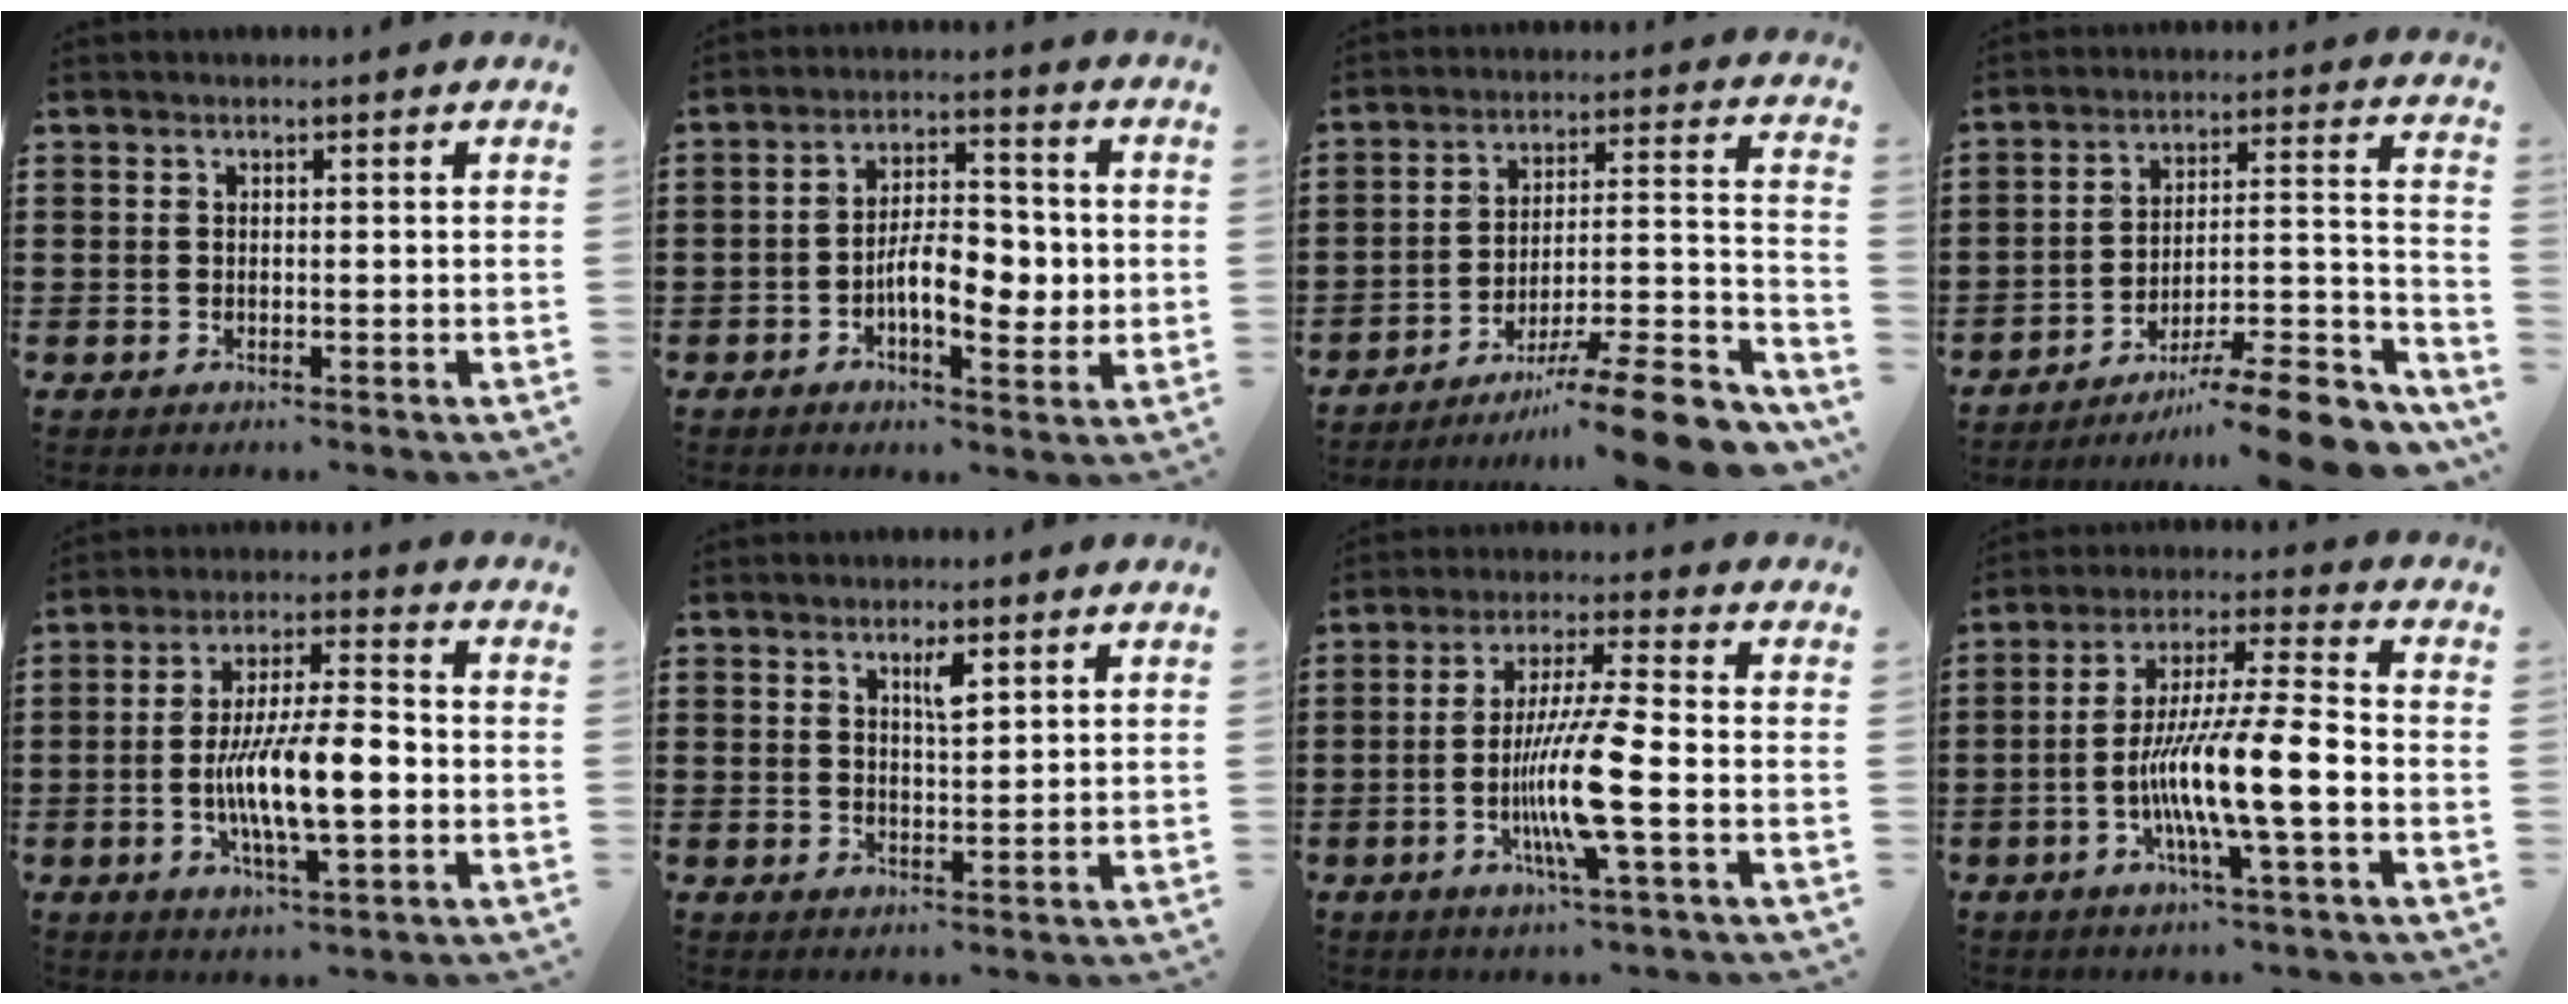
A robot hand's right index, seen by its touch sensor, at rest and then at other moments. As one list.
[{"total": 7.2, "force": [-1.3, 4.0, 5.8], "torque": [-0.084, 0.004, -0.030]}, {"total": 12.3, "force": [-9.3, 0.9, 8.0], "torque": [-0.092, 0.017, -0.172]}, {"total": 11.1, "force": [-8.6, 1.3, 6.9], "torque": [-0.085, 0.017, -0.162]}, {"total": 11.1, "force": [-2.3, 3.2, 10.4], "torque": [-0.194, -0.004, -0.044]}, {"total": 2.9, "force": [1.6, 0.7, 2.3], "torque": [-0.033, -0.002, 0.023]}, {"total": 10.7, "force": [-2.9, 0.4, 10.3], "torque": [-0.206, -0.018, -0.061]}, {"total": 12.4, "force": [-4.0, 1.1, 11.7], "torque": [-0.232, -0.006, -0.080]}]